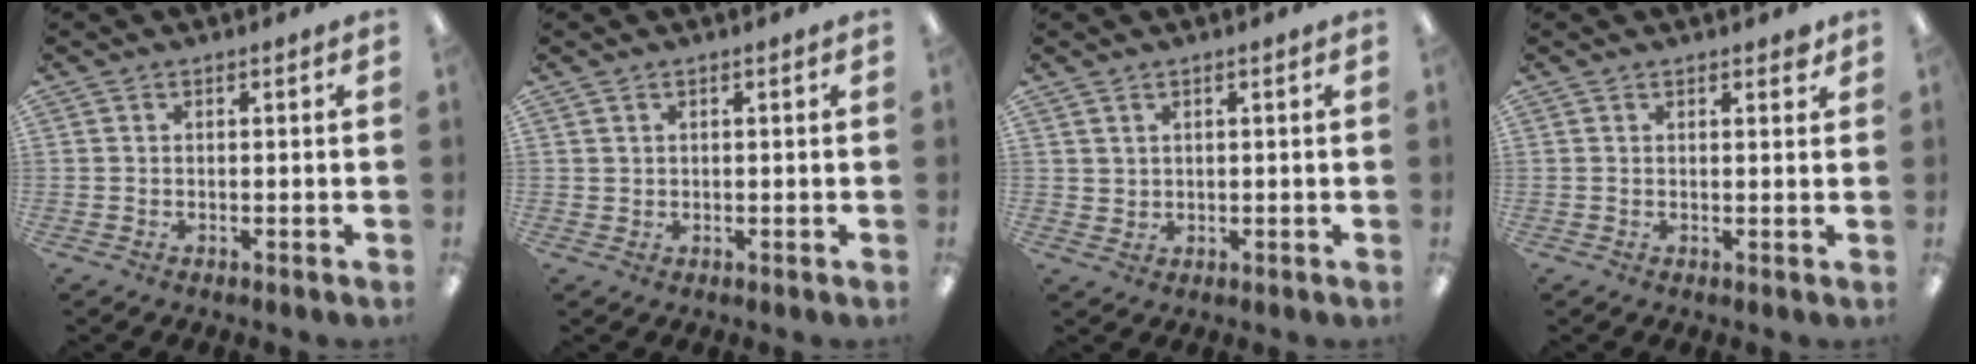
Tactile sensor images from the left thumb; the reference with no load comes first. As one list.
[{"total": 0.9, "force": [0.5, 0.8, -0.2], "torque": [0.003, 0.002, 0.009]}, {"total": 1.9, "force": [1.2, 1.5, 0.0], "torque": [-0.002, 0.000, 0.023]}, {"total": 1.5, "force": [1.2, 0.6, 0.6], "torque": [0.004, -0.006, 0.019]}]